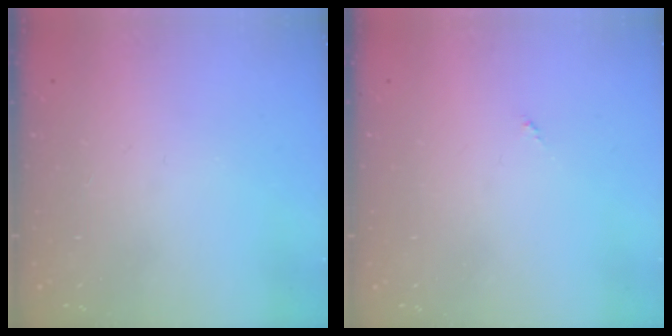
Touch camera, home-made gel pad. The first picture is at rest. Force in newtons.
{"total": 0.0}